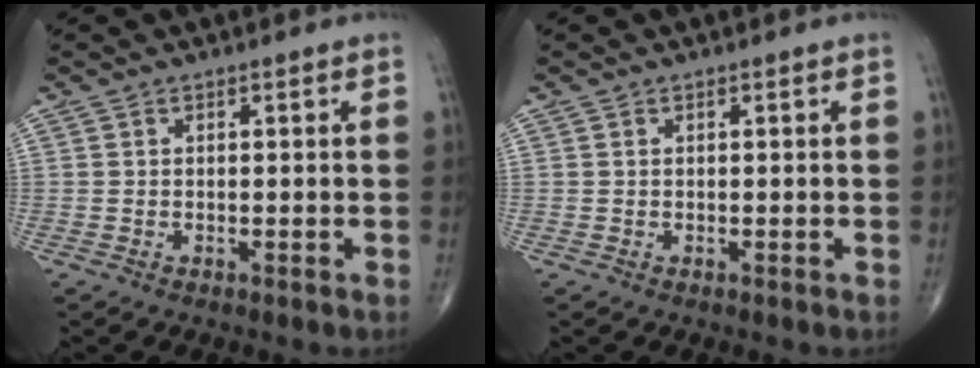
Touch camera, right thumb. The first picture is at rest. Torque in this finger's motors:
{"motor_torque": [-0.21, 0.63, 0.19, 0.15, -0.01]}